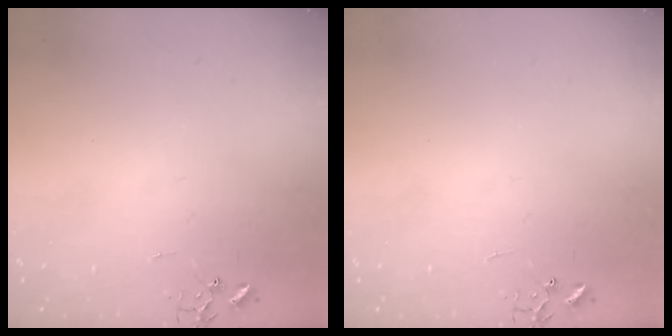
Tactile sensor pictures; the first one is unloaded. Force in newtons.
{"total": 0.0}